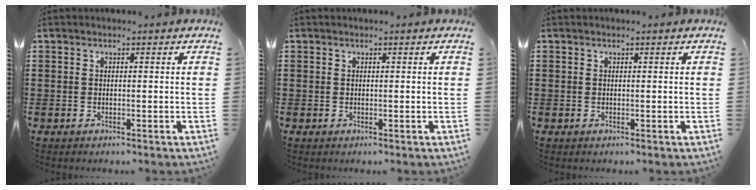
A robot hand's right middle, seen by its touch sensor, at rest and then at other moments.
{"total": 0.0}
{"total": 0.0}